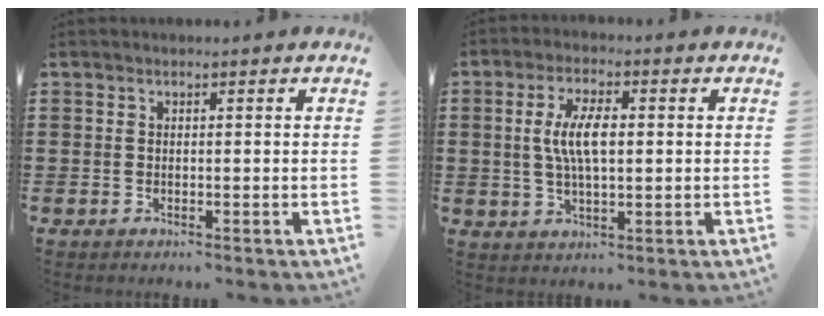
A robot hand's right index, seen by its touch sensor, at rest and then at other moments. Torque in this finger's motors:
{"motor_torque": [0.35, -0.16, 0.36, 0.08]}